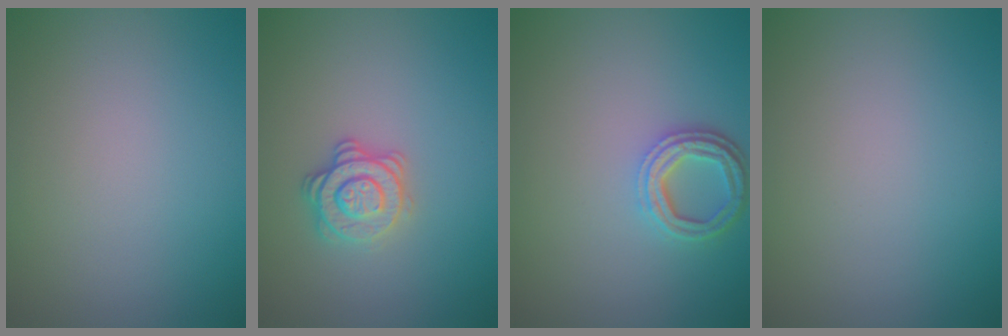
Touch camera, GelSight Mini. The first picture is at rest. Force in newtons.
{"total": 2.8, "press": 2.6, "slide": 1.1}
{"total": 3.3, "press": 2.7, "slide": 1.9}
{"total": 0.0}